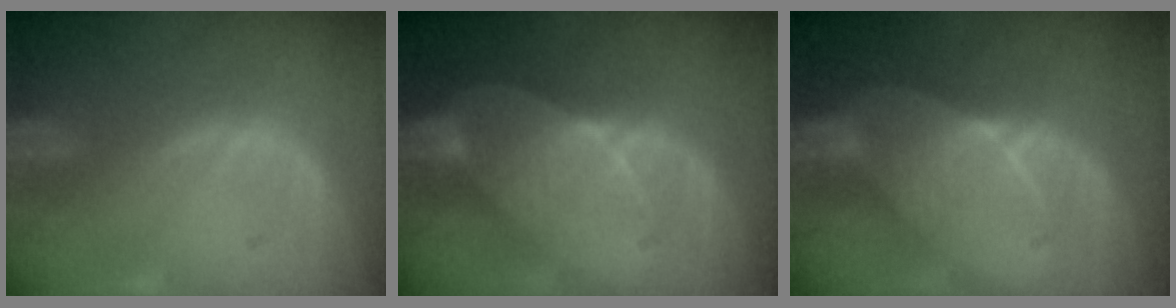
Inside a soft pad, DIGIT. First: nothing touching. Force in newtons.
{"total": 7.4, "press": 6.9, "slide": 2.6}
{"total": 6.9, "press": 6.6, "slide": 2.1}